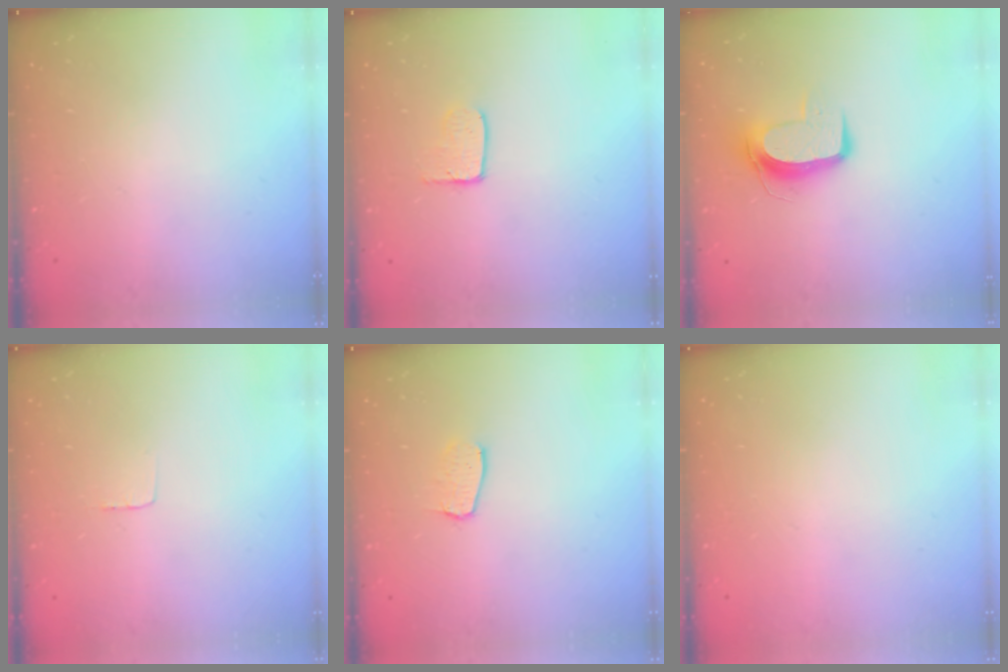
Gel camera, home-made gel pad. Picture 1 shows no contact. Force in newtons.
{"total": 4.0, "press": 4.0, "slide": 0.4}
{"total": 9.7, "press": 9.7, "slide": 0.8}
{"total": 2.3, "press": 2.3, "slide": 0.1}
{"total": 6.0, "press": 6.0, "slide": 0.3}
{"total": 0.0}